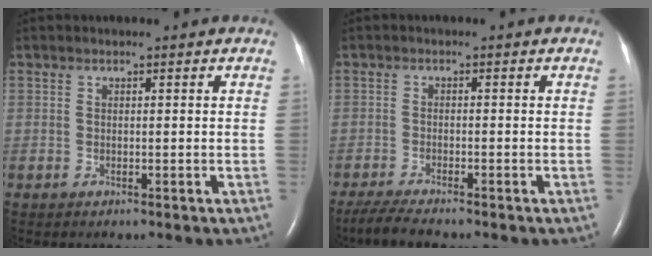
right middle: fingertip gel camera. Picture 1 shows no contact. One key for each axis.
{"total": 4.3, "fx": -3.7, "fy": 0.0, "fz": 2.2, "tx": -0.045, "ty": -0.016, "tz": -0.068}